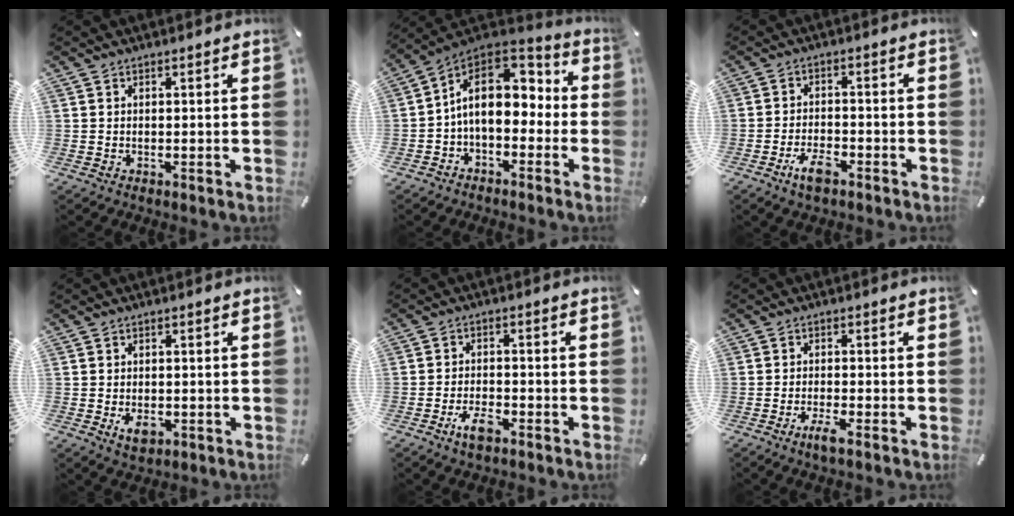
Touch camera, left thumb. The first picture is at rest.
{"total": 14.8, "force": [1.4, 10.0, 10.7], "torque": [-0.181, 0.001, 0.023]}
{"total": 5.4, "force": [-3.6, 2.3, 3.3], "torque": [-0.069, 0.016, -0.067]}
{"total": 3.6, "force": [-1.1, 2.5, 2.4], "torque": [-0.047, -0.002, -0.021]}
{"total": 5.1, "force": [-3.3, 2.2, 3.2], "torque": [-0.067, 0.015, -0.063]}
{"total": 3.7, "force": [-2.5, 0.5, 2.6], "torque": [-0.054, 0.003, -0.045]}